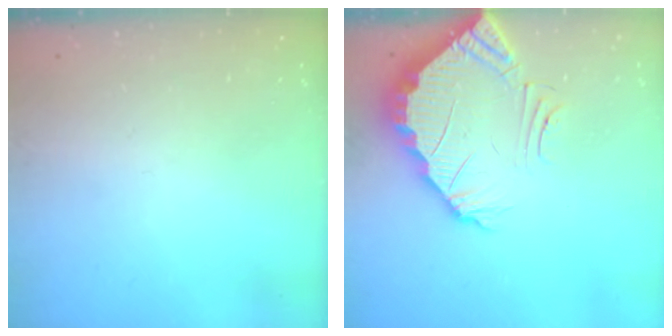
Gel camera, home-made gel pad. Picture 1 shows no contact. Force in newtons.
{"total": 3.7, "press": 3.7, "slide": 0.2}